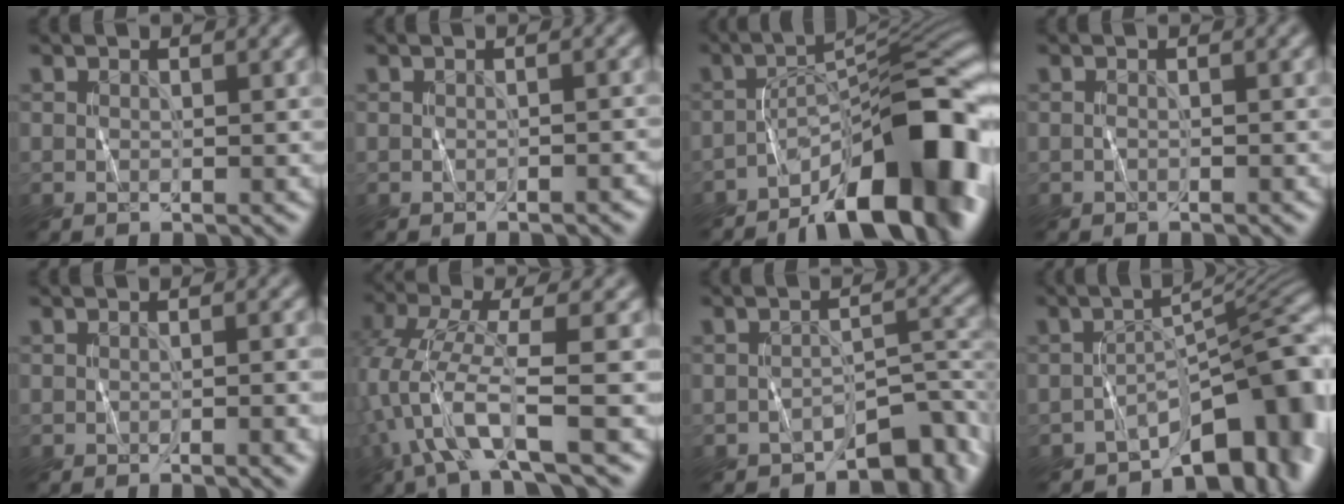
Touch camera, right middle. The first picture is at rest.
{"total": 1.0, "force": [-0.7, 0.5, 0.5], "torque": [-0.005, 0.003, -0.007]}
{"total": 12.5, "force": [-8.1, 3.9, 8.8], "torque": [-0.118, 0.018, -0.144]}
{"total": 1.0, "force": [-0.5, -0.7, -0.6], "torque": [0.004, 0.002, -0.008]}
{"total": 2.4, "force": [-0.9, 0.8, 2.1], "torque": [-0.023, 0.000, -0.012]}
{"total": 5.9, "force": [-3.1, 0.7, 4.9], "torque": [-0.116, 0.002, -0.068]}
{"total": 4.7, "force": [-3.8, 1.8, 2.2], "torque": [-0.012, 0.004, -0.056]}
{"total": 10.3, "force": [-6.5, 4.4, 6.6], "torque": [-0.059, 0.004, -0.107]}